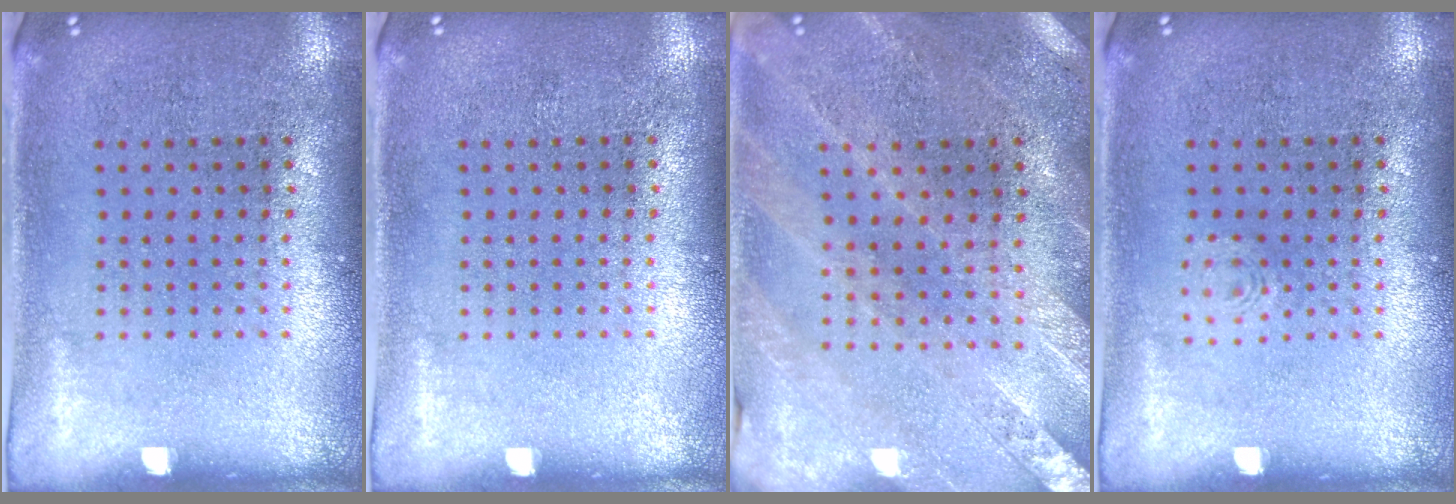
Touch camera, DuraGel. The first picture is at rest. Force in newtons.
{"total": 0.0}
{"total": 0.6, "press": 0.6, "slide": 0.2}
{"total": 0.8, "press": 0.8, "slide": 0.1}